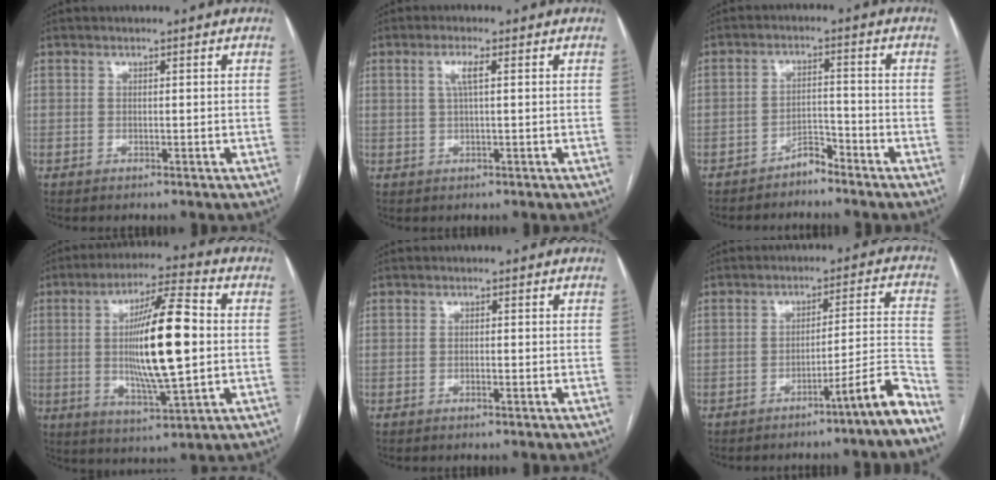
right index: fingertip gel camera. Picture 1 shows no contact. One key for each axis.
{"total": 2.8, "fx": 0.8, "fy": 0.3, "fz": 2.6, "tx": -0.055, "ty": 0.005, "tz": 0.015}
{"total": 3.1, "fx": -2.8, "fy": 0.9, "fz": 0.9, "tx": -0.011, "ty": 0.001, "tz": -0.050}
{"total": 15.7, "fx": 0.5, "fy": 2.1, "fz": 15.5, "tx": -0.278, "ty": 0.003, "tz": 0.007}
{"total": 0.6, "fx": -0.3, "fy": 0.0, "fz": 0.6, "tx": -0.012, "ty": 0.001, "tz": -0.002}
{"total": 8.3, "fx": -6.0, "fy": -1.3, "fz": 5.6, "tx": -0.053, "ty": 0.008, "tz": -0.092}